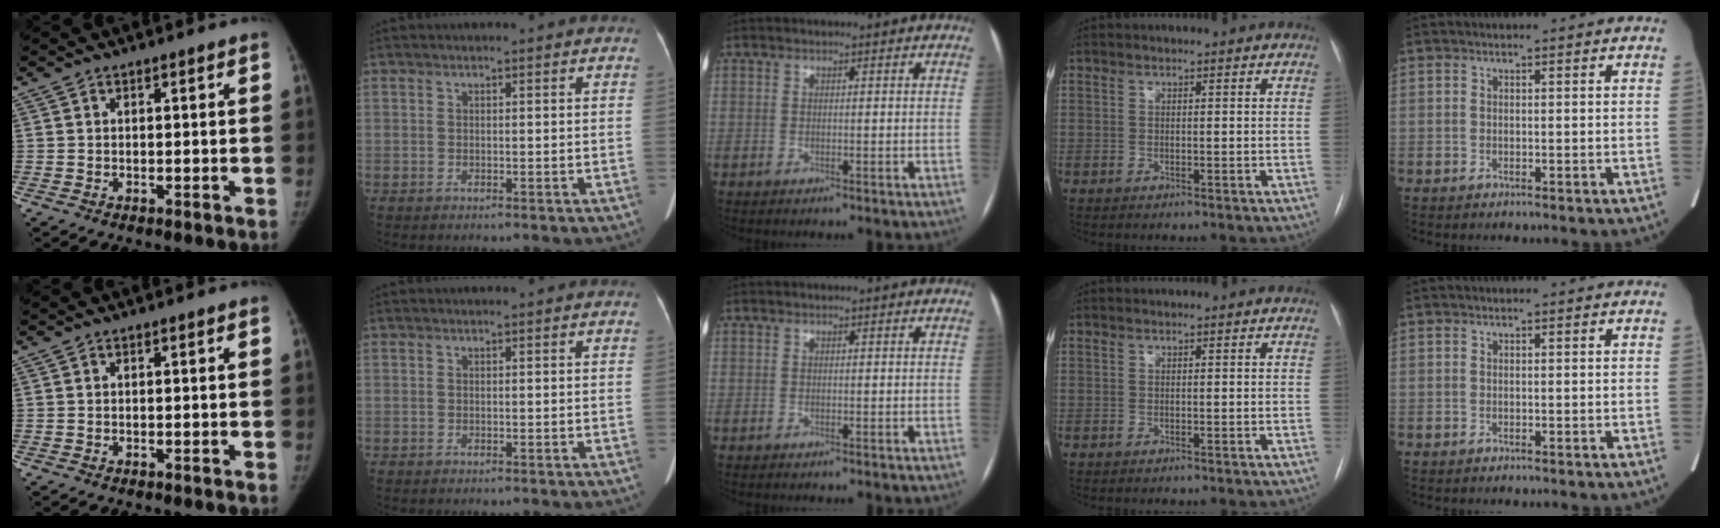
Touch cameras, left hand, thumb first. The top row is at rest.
{}